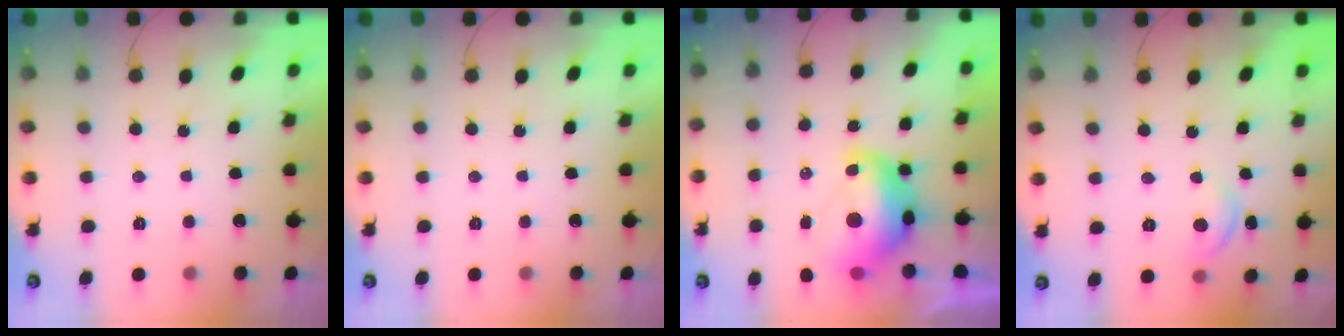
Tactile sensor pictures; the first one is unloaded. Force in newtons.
{"total": 0.0}
{"total": 11.8, "press": 11.7, "slide": 1.3}
{"total": 6.6, "press": 6.5, "slide": 0.7}